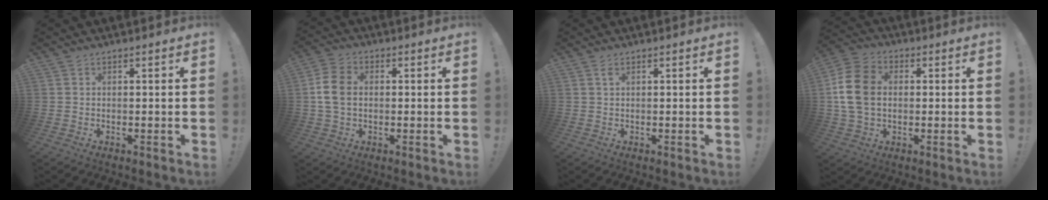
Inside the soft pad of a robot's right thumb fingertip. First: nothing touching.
{"total": 8.6, "force": [0.1, 6.1, 6.0], "torque": [-0.125, 0.010, 0.007]}
{"total": 1.3, "force": [0.5, 0.4, 1.2], "torque": [-0.024, 0.002, 0.009]}
{"total": 13.8, "force": [0.9, 10.2, 9.3], "torque": [-0.184, 0.010, 0.017]}